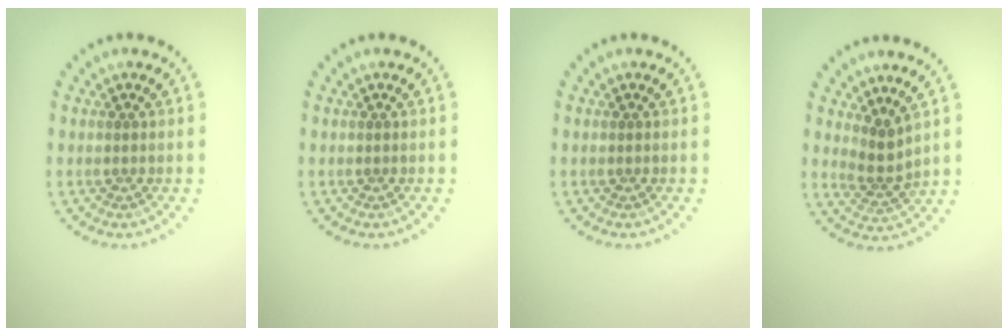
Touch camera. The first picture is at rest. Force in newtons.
{"total": 0.0}
{"total": 0.0}
{"total": 2.3, "press": 1.6, "slide": 1.7}